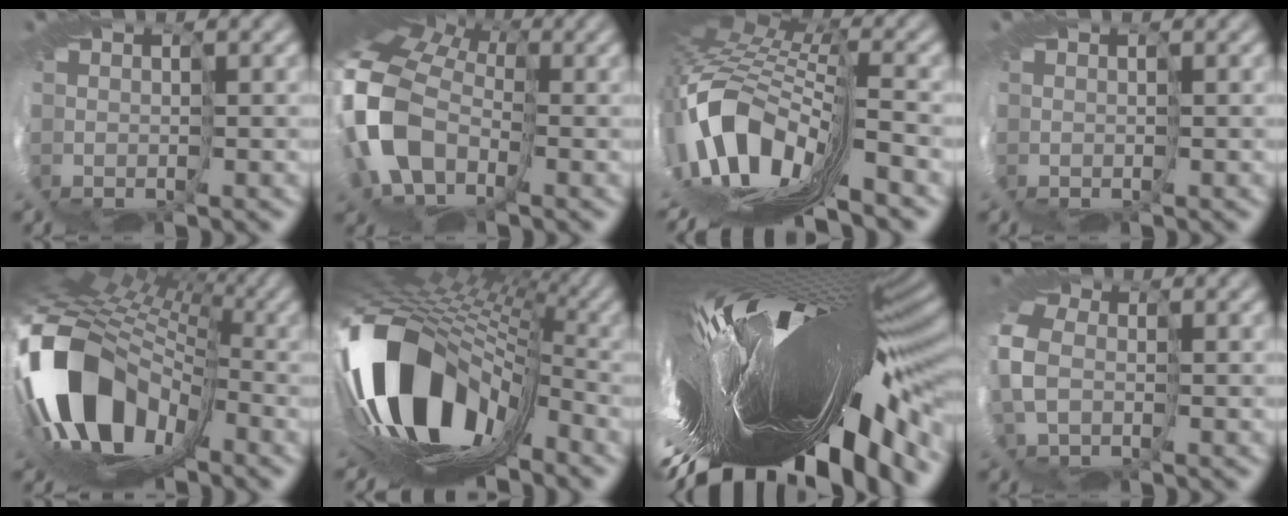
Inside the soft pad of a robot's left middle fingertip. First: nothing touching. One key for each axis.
{"total": 13.7, "fx": -1.3, "fy": 9.2, "fz": 10.0, "tx": -0.234, "ty": -0.026, "tz": -0.026}
{"total": 13.8, "fx": -5.9, "fy": 6.1, "fz": 10.9, "tx": -0.257, "ty": -0.018, "tz": -0.109}
{"total": 0.0}
{"total": 16.3, "fx": -6.0, "fy": 9.7, "fz": 11.6, "tx": -0.240, "ty": -0.043, "tz": -0.118}
{"total": 16.2, "fx": -4.9, "fy": 8.5, "fz": 12.9, "tx": -0.242, "ty": -0.039, "tz": -0.095}
{"total": 18.3, "fx": -5.6, "fy": 4.8, "fz": 16.8, "tx": -0.274, "ty": -0.031, "tz": -0.118}
{"total": 7.0, "fx": -0.6, "fy": 5.2, "fz": 4.6, "tx": -0.123, "ty": -0.013, "tz": -0.010}